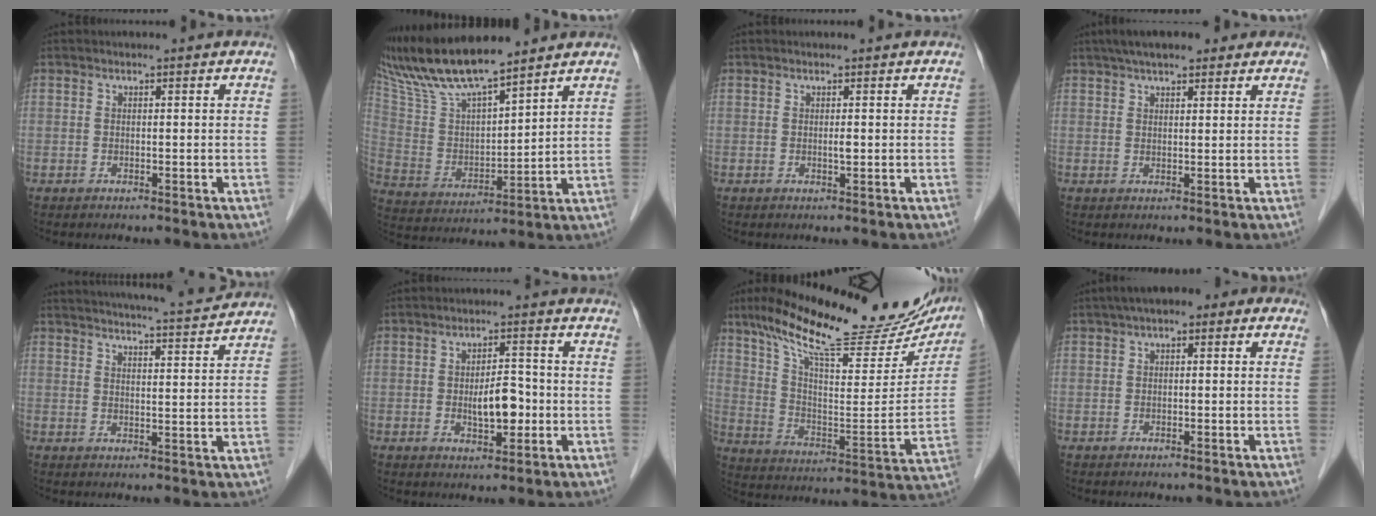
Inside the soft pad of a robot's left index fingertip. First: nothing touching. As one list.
[{"total": 14.5, "force": [12.9, 1.3, 6.5], "torque": [-0.138, 0.011, 0.253]}, {"total": 0.6, "force": [0.2, 0.1, 0.6], "torque": [-0.013, -0.001, 0.002]}, {"total": 8.4, "force": [6.2, 2.5, 4.9], "torque": [-0.070, 0.037, 0.095]}, {"total": 12.8, "force": [12.1, -0.2, 4.1], "torque": [-0.069, -0.003, 0.158]}, {"total": 5.5, "force": [-1.0, 2.1, 4.9], "torque": [-0.084, 0.004, -0.013]}, {"total": 28.5, "force": [22.7, 6.7, 15.9], "torque": [-0.253, -0.009, 0.318]}, {"total": 4.5, "force": [1.4, 2.1, 3.7], "torque": [-0.053, 0.032, 0.010]}]